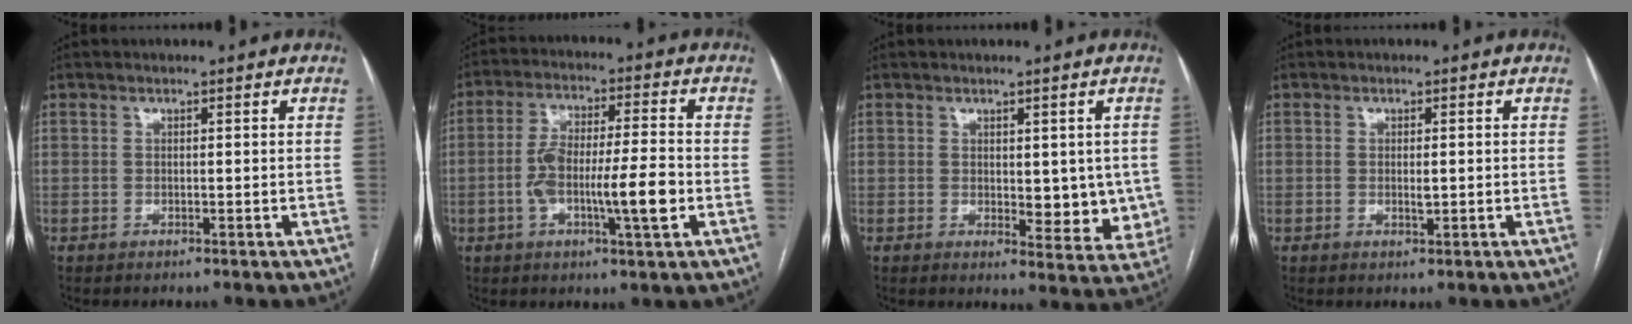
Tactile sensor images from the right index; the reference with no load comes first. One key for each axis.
{"total": 11.1, "fx": -2.7, "fy": 1.6, "fz": 10.7, "tx": -0.193, "ty": 0.008, "tz": -0.046}
{"total": 7.4, "fx": 0.1, "fy": 3.6, "fz": 6.4, "tx": -0.057, "ty": -0.015, "tz": 0.007}
{"total": 1.5, "fx": -0.1, "fy": 0.4, "fz": 1.5, "tx": -0.028, "ty": -0.002, "tz": 0.001}